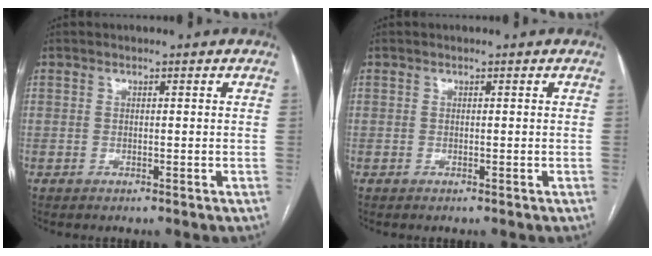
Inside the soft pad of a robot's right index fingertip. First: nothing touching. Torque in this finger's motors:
{"motor_torque": [0.07, -0.06, 0.05, 0.01]}